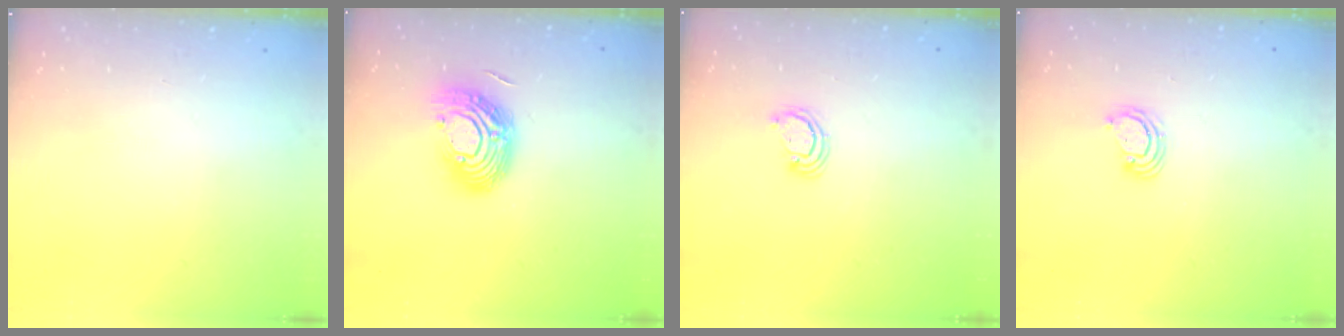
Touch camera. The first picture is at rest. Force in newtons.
{"total": 13.3, "press": 13.3, "slide": 1.0}
{"total": 2.6, "press": 2.5, "slide": 0.3}
{"total": 2.4, "press": 2.4, "slide": 0.2}